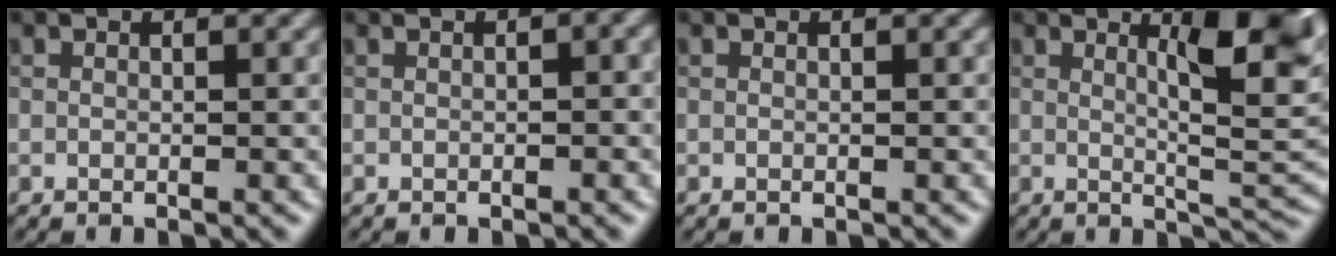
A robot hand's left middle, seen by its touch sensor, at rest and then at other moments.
{"total": 1.9, "force": [0.5, 0.5, 1.7], "torque": [-0.022, 0.006, 0.004]}
{"total": 0.0}
{"total": 7.5, "force": [2.1, 1.9, 7.0], "torque": [-0.085, 0.000, 0.035]}